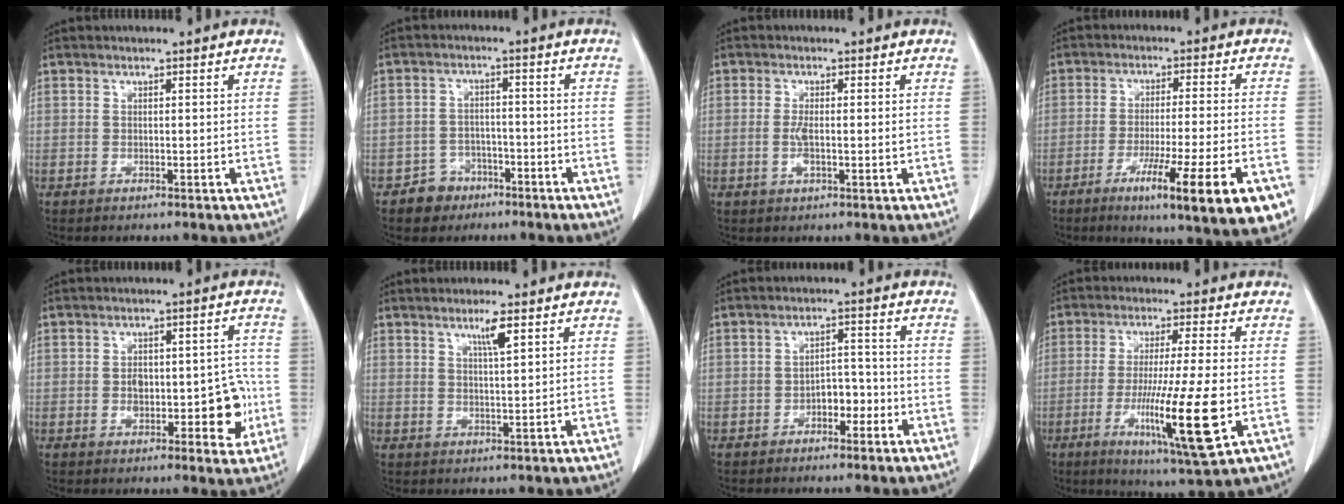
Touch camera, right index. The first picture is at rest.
{"total": 4.5, "force": [-2.9, 3.4, 0.4], "torque": [-0.002, 0.013, -0.044]}
{"total": 3.2, "force": [-0.4, 0.8, 3.1], "torque": [-0.064, -0.003, -0.008]}
{"total": 17.4, "force": [-8.9, 0.9, 15.0], "torque": [-0.159, -0.027, -0.132]}
{"total": 8.4, "force": [-1.6, 3.8, 7.3], "torque": [-0.087, 0.019, -0.014]}
{"total": 3.2, "force": [1.8, -0.1, 2.7], "torque": [-0.052, -0.005, 0.033]}
{"total": 3.9, "force": [-1.9, 2.1, 2.7], "torque": [-0.040, 0.014, -0.031]}
{"total": 13.6, "force": [-3.8, -0.1, 13.1], "torque": [-0.234, -0.033, -0.063]}